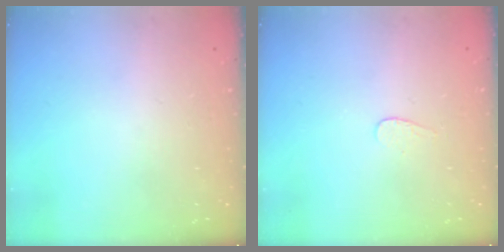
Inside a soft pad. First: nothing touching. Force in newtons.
{"total": 3.0, "press": 3.0, "slide": 0.3}